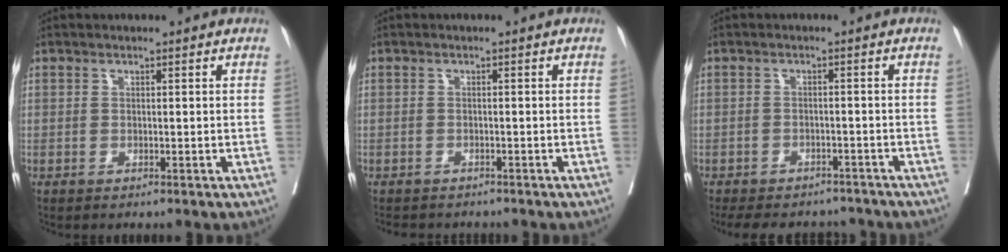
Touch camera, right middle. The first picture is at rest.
{"total": 5.3, "force": [-4.8, 1.8, 1.5], "torque": [-0.016, -0.002, -0.063]}
{"total": 11.5, "force": [-10.1, 4.4, 3.0], "torque": [-0.050, 0.008, -0.124]}